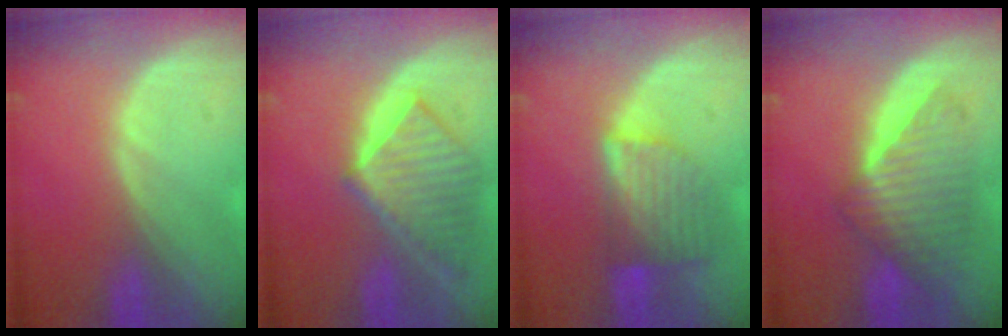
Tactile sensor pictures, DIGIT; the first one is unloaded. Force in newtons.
{"total": 7.8, "press": 7.6, "slide": 1.8}
{"total": 7.2, "press": 6.4, "slide": 3.3}
{"total": 8.0, "press": 7.9, "slide": 1.4}